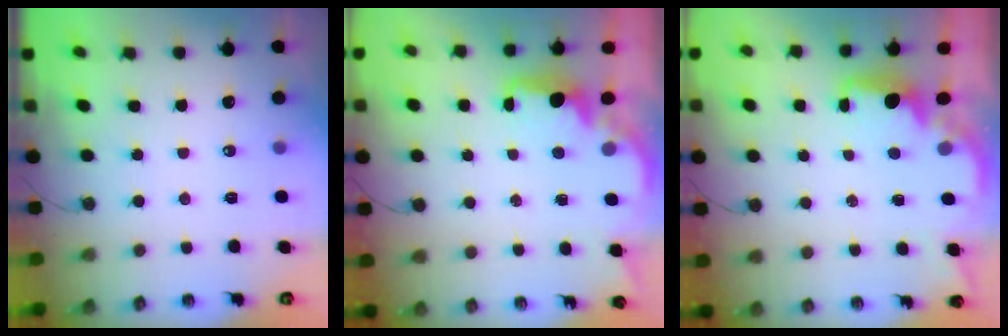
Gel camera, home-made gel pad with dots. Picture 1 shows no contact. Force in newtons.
{"total": 2.5, "press": 2.3, "slide": 0.8}
{"total": 2.1, "press": 1.9, "slide": 0.8}